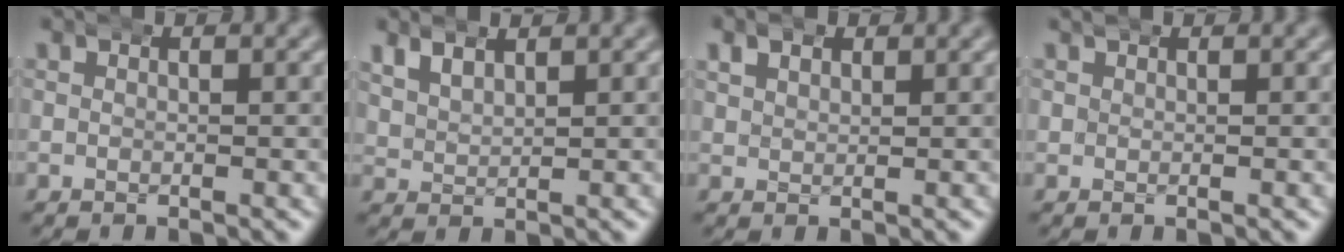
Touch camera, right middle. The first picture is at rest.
{"total": 3.1, "force": [1.5, 2.3, 1.3], "torque": [-0.040, -0.001, 0.030]}
{"total": 1.8, "force": [1.0, 1.2, 0.7], "torque": [-0.014, 0.000, 0.022]}
{"total": 0.7, "force": [0.6, 0.4, 0.2], "torque": [-0.005, 0.001, 0.011]}